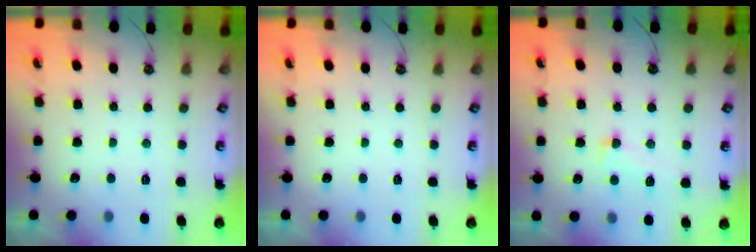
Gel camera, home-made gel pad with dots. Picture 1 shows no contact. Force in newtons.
{"total": 0.0}
{"total": 1.8, "press": 0.0, "slide": 1.8}